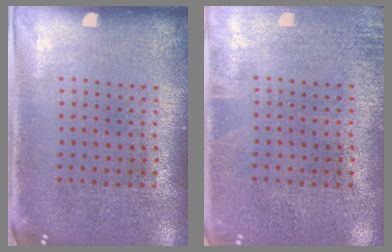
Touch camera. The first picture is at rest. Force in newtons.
{"total": 1.4, "press": 1.4, "slide": 0.2}